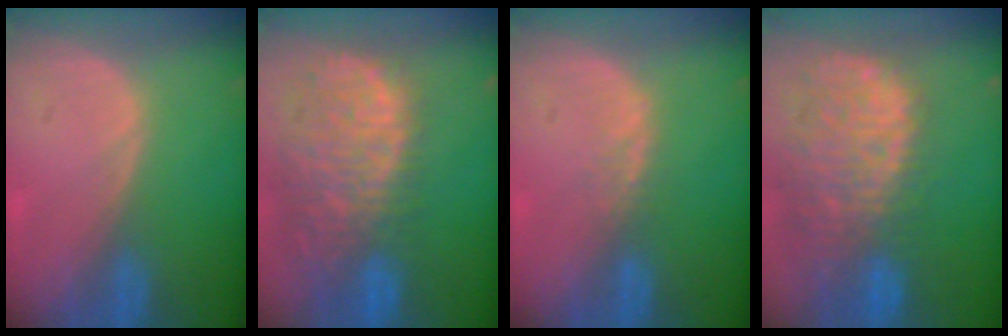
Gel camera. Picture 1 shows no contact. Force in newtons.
{"total": 13.6, "press": 11.0, "slide": 7.9}
{"total": 1.4, "press": 1.4, "slide": 0.3}
{"total": 14.1, "press": 11.6, "slide": 8.0}